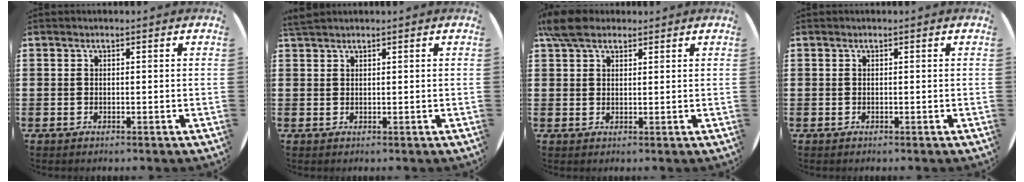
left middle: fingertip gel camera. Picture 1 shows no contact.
{"total": 1.1, "force": [1.1, 0.0, 0.2], "torque": [-0.005, 0.001, 0.021]}
{"total": 4.5, "force": [3.7, 1.8, 1.9], "torque": [-0.037, -0.003, 0.069]}
{"total": 0.0}